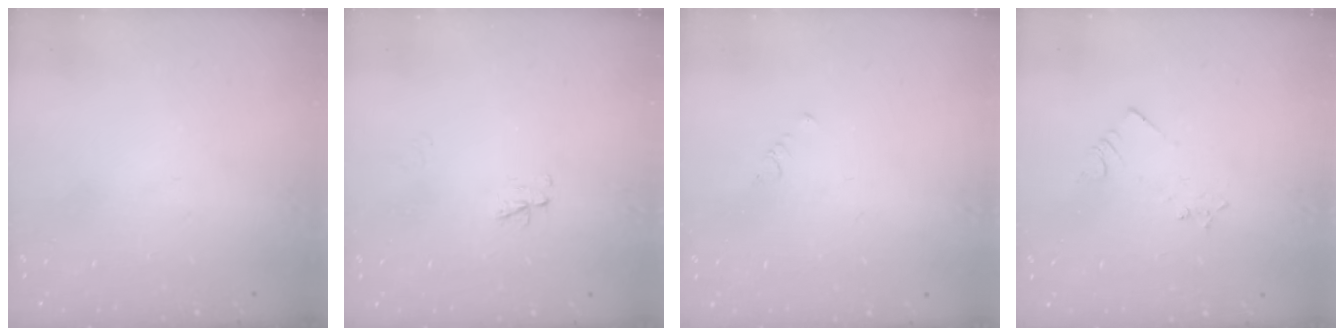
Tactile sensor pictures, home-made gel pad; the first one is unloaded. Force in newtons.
{"total": 3.0, "press": 3.0, "slide": 0.4}
{"total": 0.7, "press": 0.6, "slide": 0.2}
{"total": 2.1, "press": 2.1, "slide": 0.3}